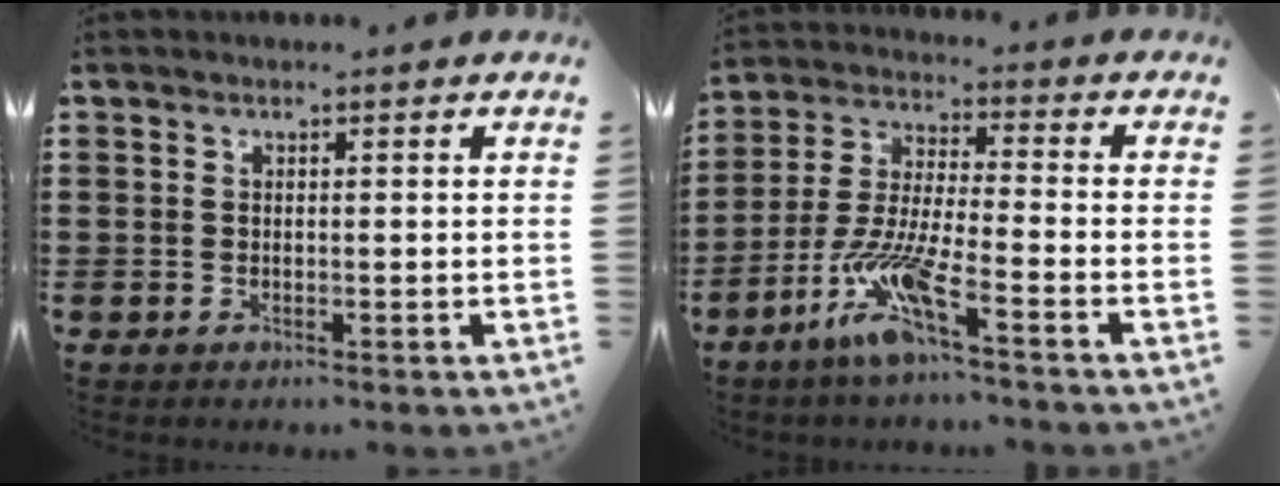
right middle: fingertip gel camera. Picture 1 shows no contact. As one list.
[{"total": 9.7, "force": [-6.1, 1.1, 7.4], "torque": [-0.174, -0.016, -0.123]}]